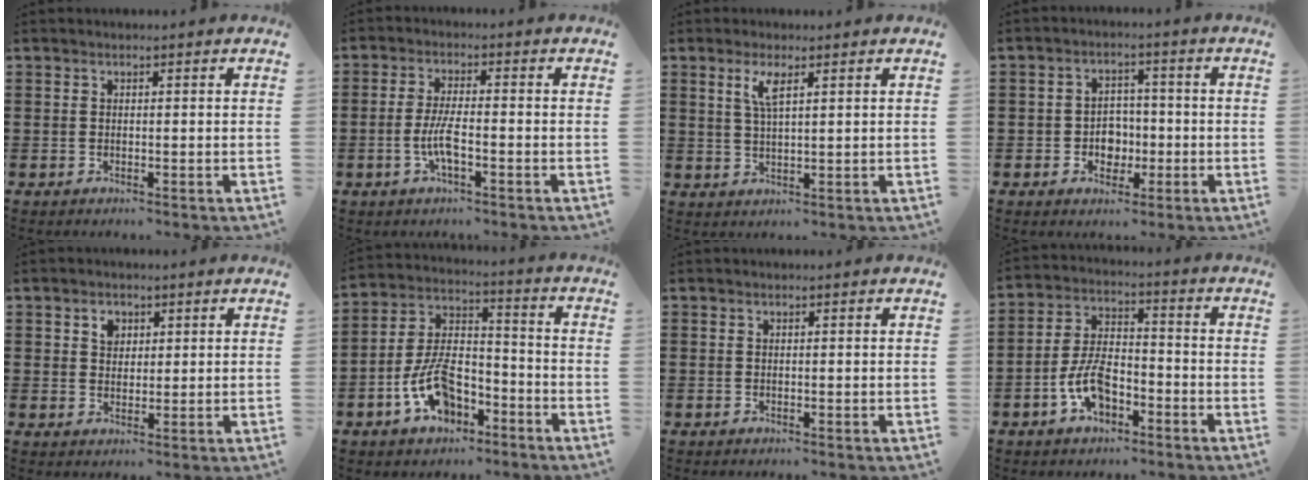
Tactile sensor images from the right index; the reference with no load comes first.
{"total": 5.1, "force": [-1.5, 1.3, 4.6], "torque": [-0.108, -0.004, -0.037]}
{"total": 3.5, "force": [1.8, 0.8, 2.9], "torque": [-0.063, 0.005, 0.029]}
{"total": 4.0, "force": [-1.1, 3.5, 1.7], "torque": [-0.032, 0.004, -0.024]}
{"total": 2.5, "force": [1.2, 1.9, 1.1], "torque": [-0.028, 0.008, 0.022]}
{"total": 9.6, "force": [-5.0, 5.3, 6.3], "torque": [-0.142, 0.012, -0.094]}
{"total": 0.0}
{"total": 7.3, "force": [-3.3, 3.7, 5.3], "torque": [-0.121, 0.005, -0.068]}